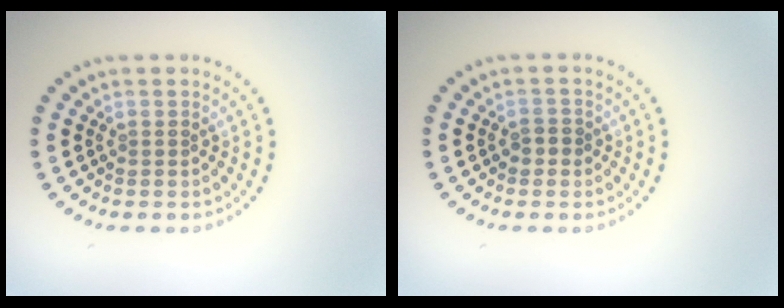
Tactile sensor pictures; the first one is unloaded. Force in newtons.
{"total": 1.1, "press": 1.1, "slide": 0.4}